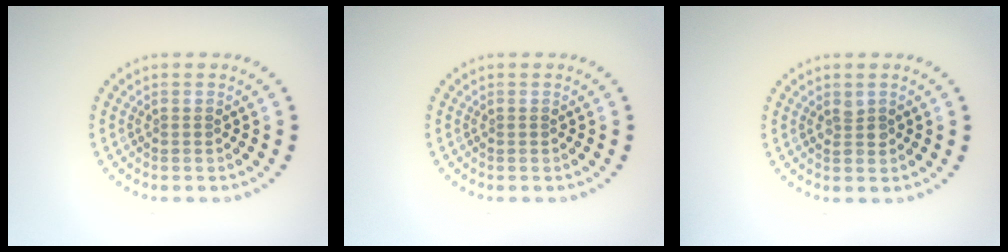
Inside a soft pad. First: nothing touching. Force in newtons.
{"total": 0.0}
{"total": 0.9, "press": 0.9, "slide": 0.2}